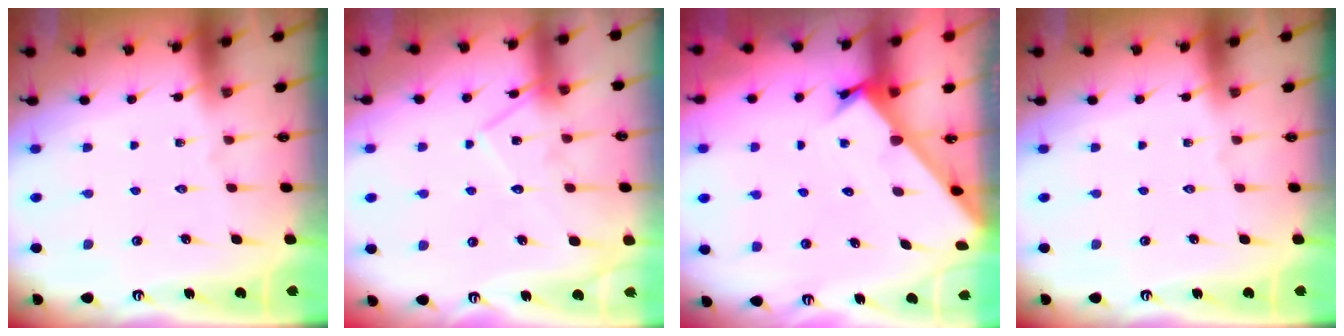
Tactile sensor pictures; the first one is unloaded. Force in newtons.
{"total": 12.1, "press": 12.0, "slide": 1.2}
{"total": 2.4, "press": 2.4, "slide": 0.1}
{"total": 0.0}